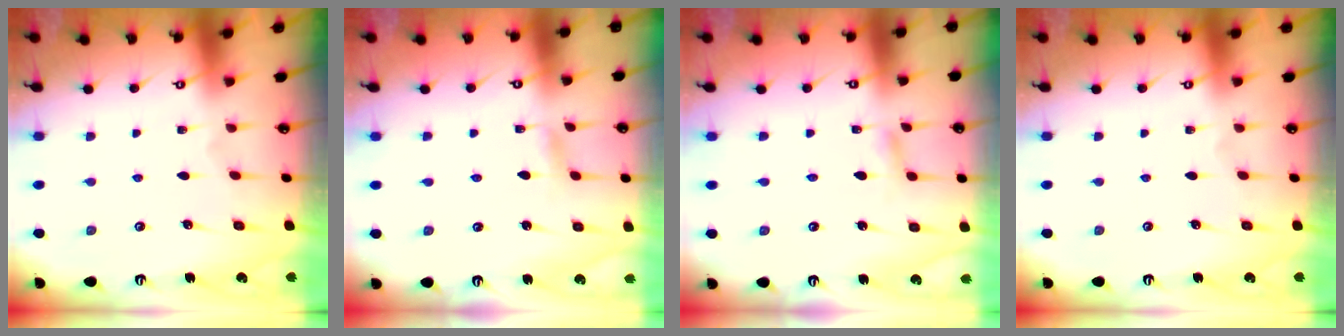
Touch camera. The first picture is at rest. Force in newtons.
{"total": 1.4, "press": 1.4, "slide": 0.1}
{"total": 2.9, "press": 2.8, "slide": 0.3}
{"total": 0.0}